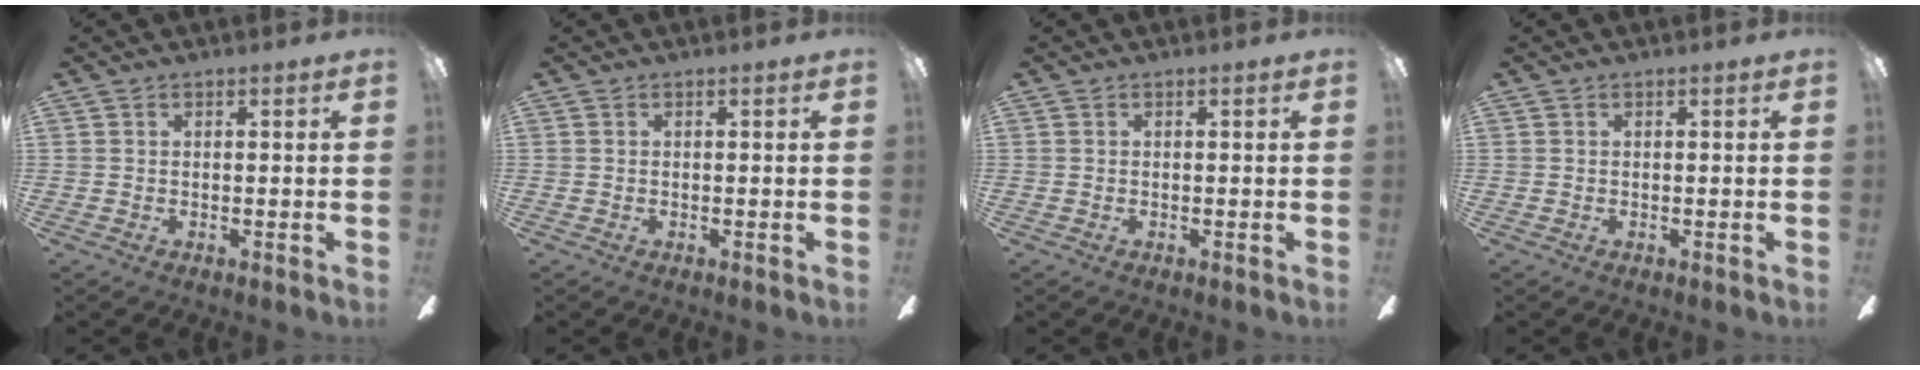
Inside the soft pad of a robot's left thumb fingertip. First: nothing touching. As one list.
[{"total": 0.0}, {"total": 0.0}, {"total": 0.0}]